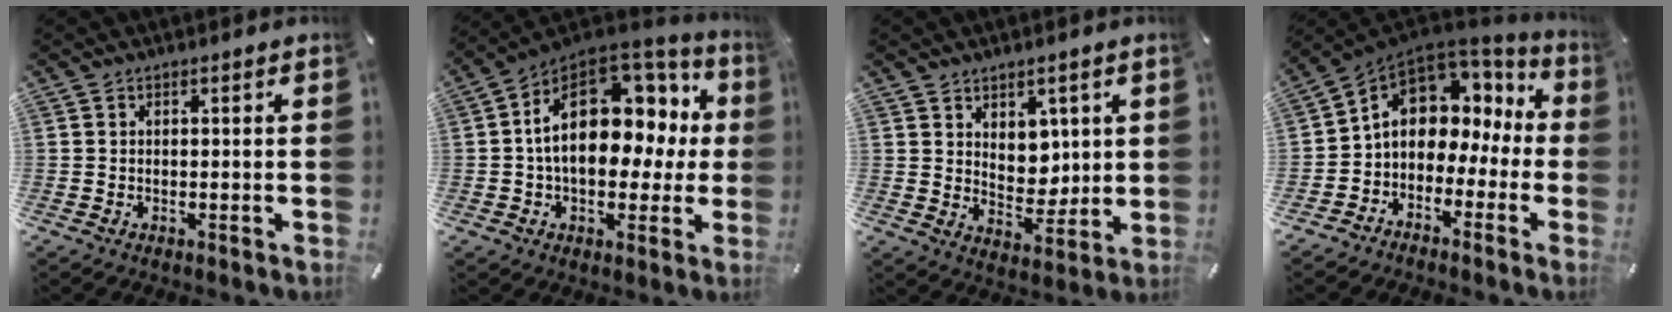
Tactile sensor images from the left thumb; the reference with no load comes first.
{"total": 19.1, "force": [3.6, 12.5, 14.0], "torque": [-0.215, -0.014, 0.065]}
{"total": 6.4, "force": [3.3, 5.3, 1.5], "torque": [-0.011, -0.028, 0.060]}
{"total": 8.0, "force": [1.6, 6.7, 4.0], "torque": [-0.084, -0.006, 0.035]}